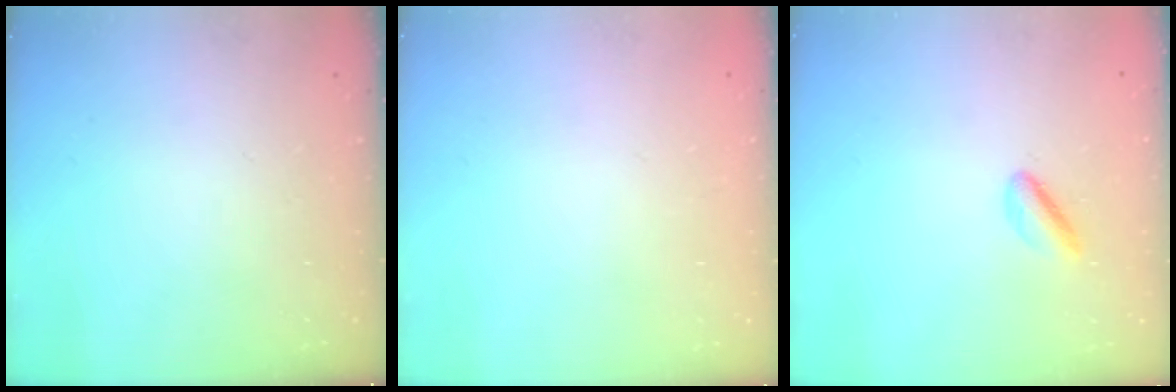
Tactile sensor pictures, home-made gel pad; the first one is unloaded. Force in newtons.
{"total": 2.2, "press": 2.2, "slide": 0.1}
{"total": 3.1, "press": 2.8, "slide": 1.3}